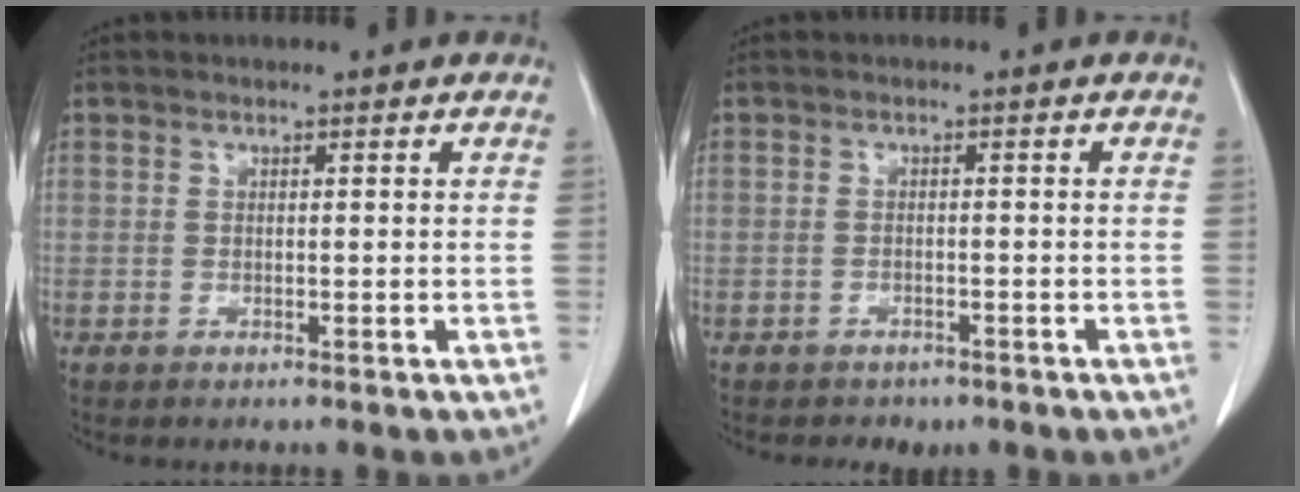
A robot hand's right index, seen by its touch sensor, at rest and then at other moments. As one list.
[{"total": 2.7, "force": [-2.0, 1.7, 0.6], "torque": [-0.013, 0.003, -0.022]}]